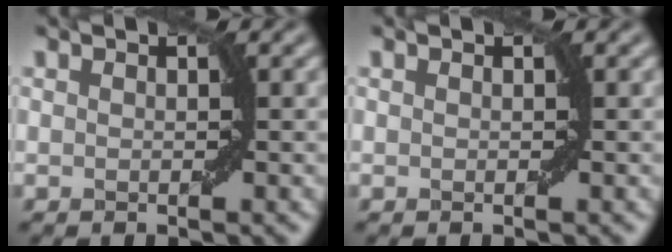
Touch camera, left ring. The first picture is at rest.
{"total": 0.0}